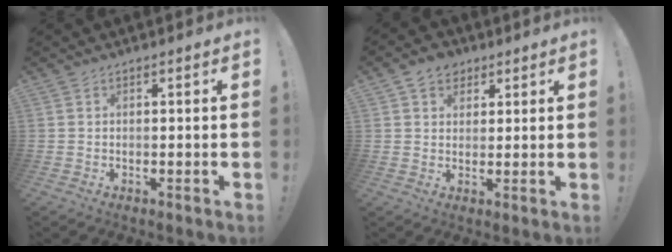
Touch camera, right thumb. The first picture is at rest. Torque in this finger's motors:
{"motor_torque": [-0.26, 0.26, 0.02, 0.00, 0.03]}